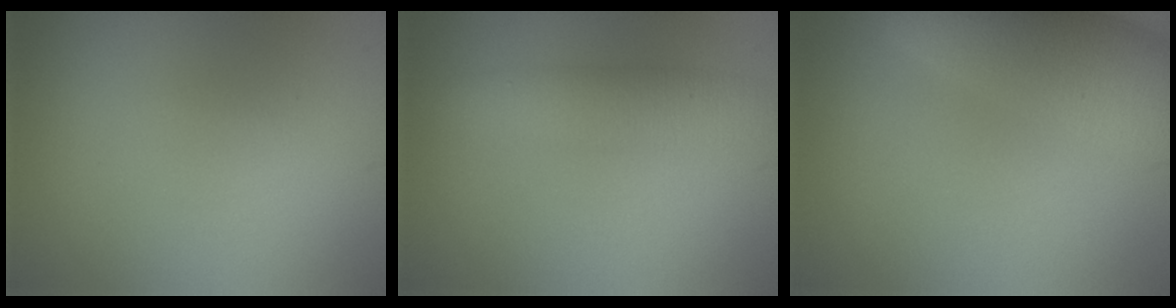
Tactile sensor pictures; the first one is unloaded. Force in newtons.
{"total": 2.9, "press": 2.9, "slide": 0.1}
{"total": 7.1, "press": 7.1, "slide": 0.3}